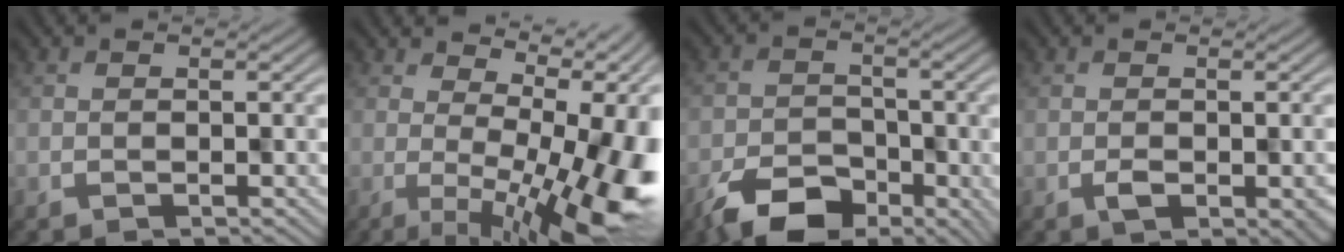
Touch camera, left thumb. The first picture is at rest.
{"total": 15.5, "force": [1.3, 5.2, 14.5], "torque": [-0.146, 0.002, 0.032]}
{"total": 7.7, "force": [-4.7, 4.4, 4.1], "torque": [-0.069, -0.011, -0.090]}
{"total": 3.0, "force": [-0.9, 1.4, 2.5], "torque": [-0.039, -0.003, -0.010]}